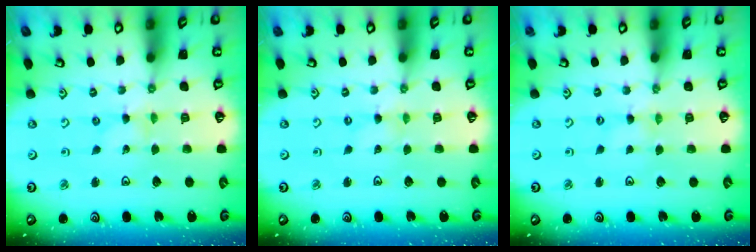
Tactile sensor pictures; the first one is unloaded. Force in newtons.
{"total": 0.0}
{"total": 0.0}